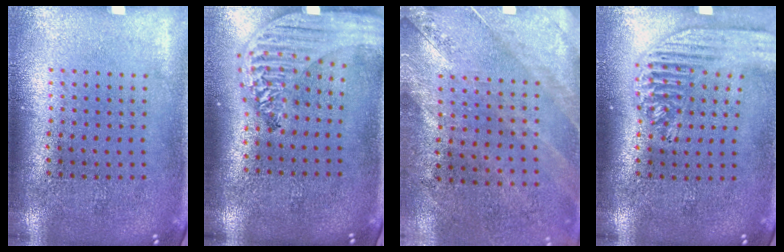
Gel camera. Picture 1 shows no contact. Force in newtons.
{"total": 2.5, "press": 2.2, "slide": 1.4}
{"total": 2.4, "press": 2.0, "slide": 1.3}
{"total": 1.8, "press": 1.7, "slide": 0.7}